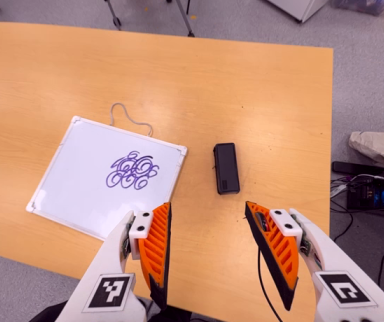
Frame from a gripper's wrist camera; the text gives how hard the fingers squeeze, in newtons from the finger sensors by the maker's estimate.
{"total": 0.0}